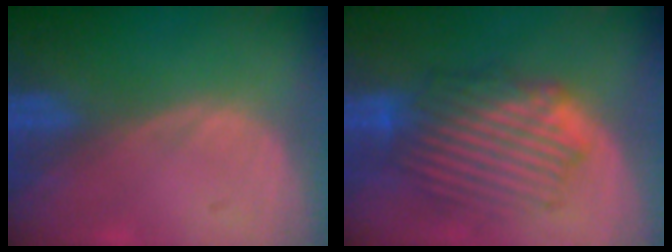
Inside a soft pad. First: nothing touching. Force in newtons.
{"total": 8.5, "press": 8.3, "slide": 2.0}